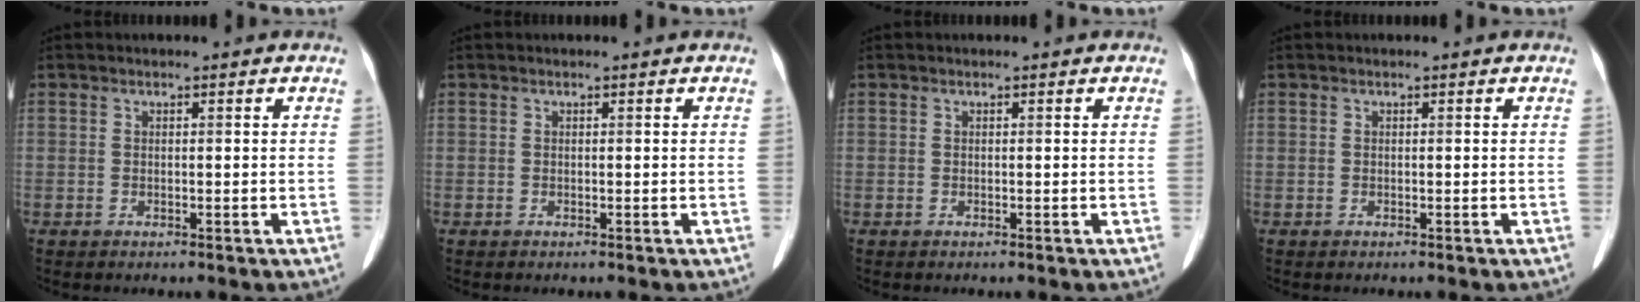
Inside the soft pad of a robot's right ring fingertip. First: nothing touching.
{"total": 0.0}
{"total": 0.0}
{"total": 0.0}